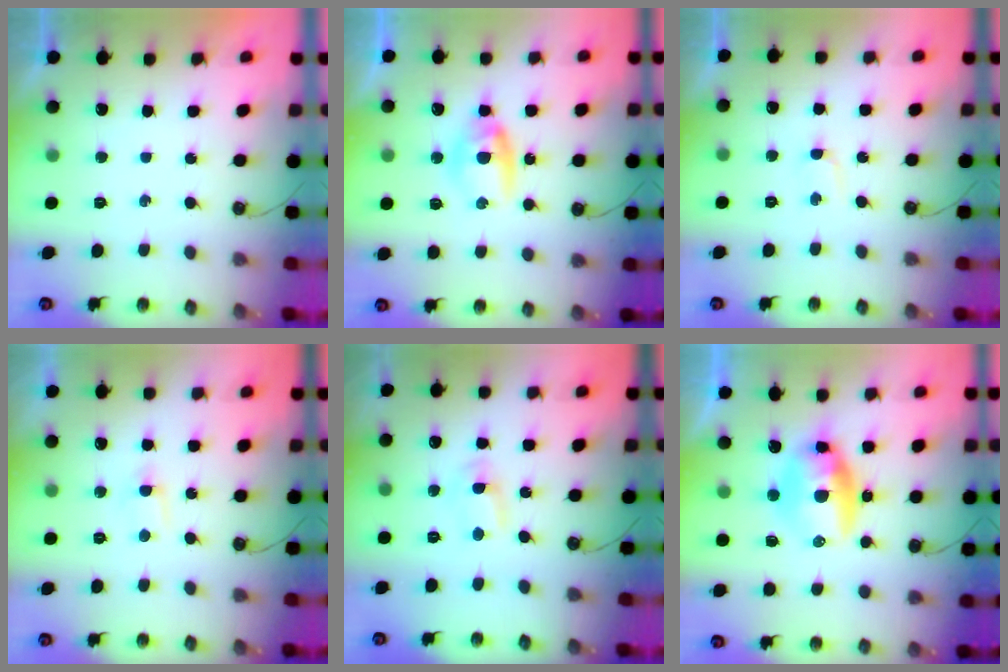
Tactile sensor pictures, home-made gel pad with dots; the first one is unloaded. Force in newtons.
{"total": 6.8, "press": 6.8, "slide": 0.8}
{"total": 14.4, "press": 3.6, "slide": 13.9}
{"total": 3.6, "press": 3.6, "slide": 0.5}
{"total": 2.1, "press": 2.1, "slide": 0.3}
{"total": 9.9, "press": 9.9, "slide": 0.7}